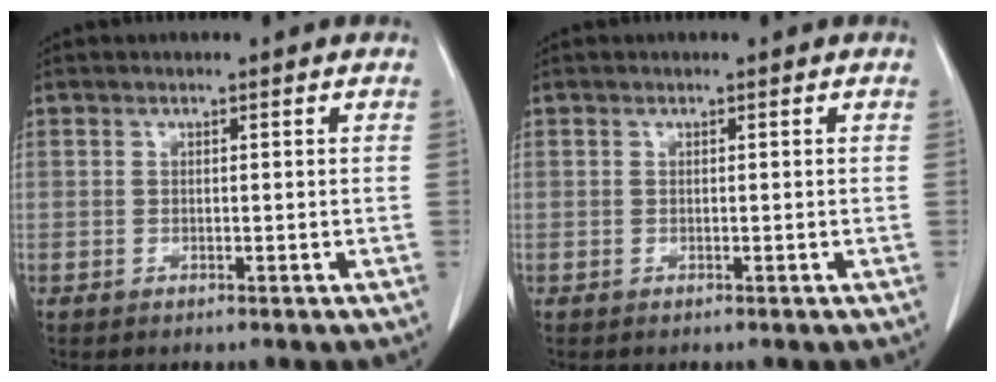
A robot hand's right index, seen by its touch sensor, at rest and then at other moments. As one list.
[{"total": 0.0}]